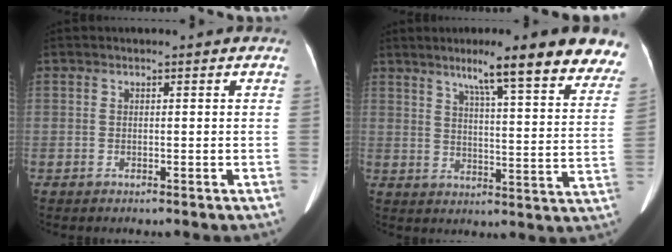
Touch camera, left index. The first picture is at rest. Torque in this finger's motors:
{"motor_torque": [1.09, -1.05, 0.70, 0.15]}